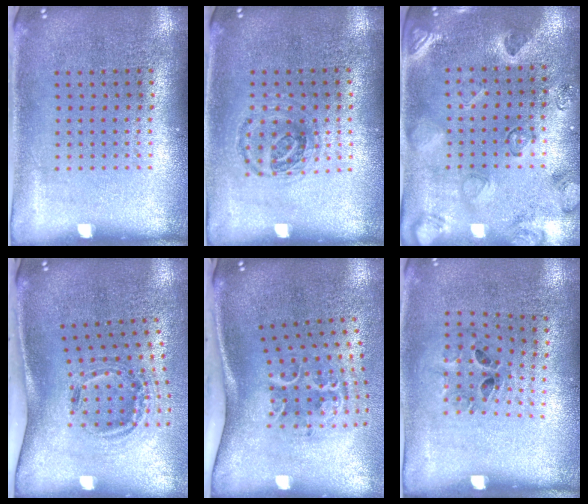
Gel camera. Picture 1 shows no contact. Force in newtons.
{"total": 1.0, "press": 0.9, "slide": 0.2}
{"total": 2.3, "press": 2.0, "slide": 1.1}
{"total": 1.5, "press": 1.1, "slide": 1.0}
{"total": 2.3, "press": 1.4, "slide": 1.9}
{"total": 1.3, "press": 0.7, "slide": 1.1}